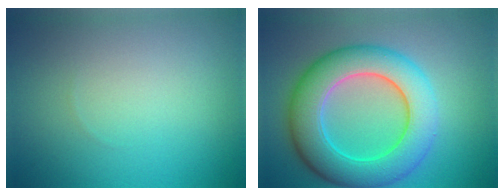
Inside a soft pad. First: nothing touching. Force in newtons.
{"total": 8.9, "press": 8.9, "slide": 0.4}